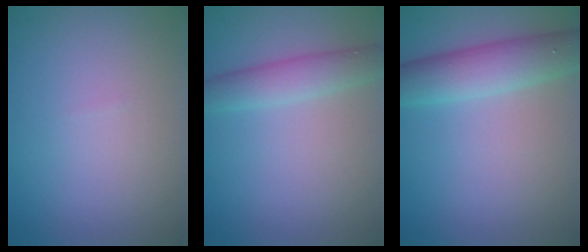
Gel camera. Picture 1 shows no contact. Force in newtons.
{"total": 2.9, "press": 2.9, "slide": 0.1}
{"total": 4.8, "press": 4.8, "slide": 0.2}